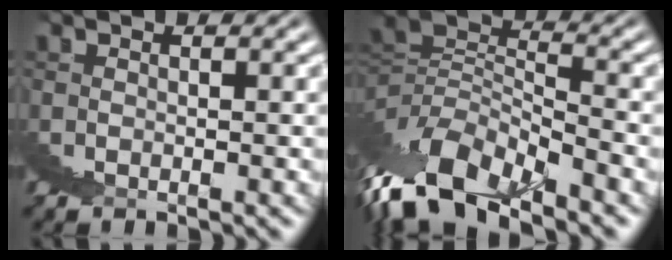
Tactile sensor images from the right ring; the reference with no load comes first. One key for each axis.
{"total": 6.4, "fx": -1.9, "fy": 2.4, "fz": 5.6, "tx": -0.098, "ty": -0.004, "tz": -0.030}